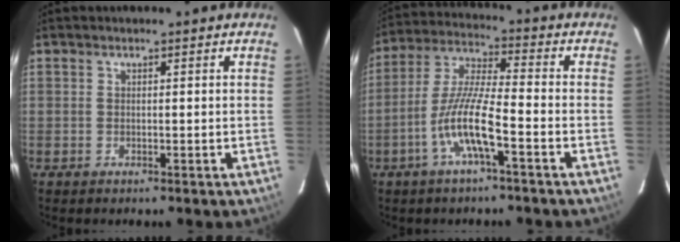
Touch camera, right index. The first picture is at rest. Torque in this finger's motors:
{"motor_torque": [1.13, -1.01, 0.89, 0.19]}